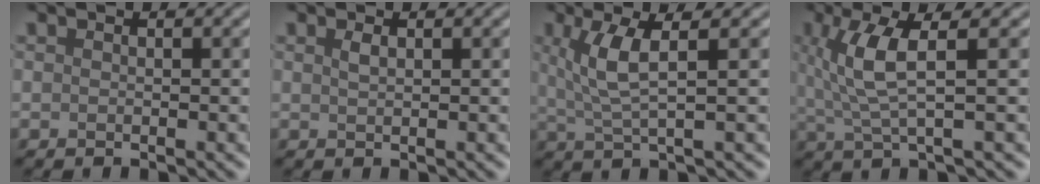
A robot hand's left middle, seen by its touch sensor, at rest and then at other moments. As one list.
[{"total": 0.8, "force": [0.4, 0.3, 0.6], "torque": [-0.015, 0.001, 0.009]}, {"total": 4.2, "force": [1.3, 1.1, 3.9], "torque": [-0.082, 0.002, 0.028]}, {"total": 4.9, "force": [1.2, 1.1, 4.6], "torque": [-0.102, 0.002, 0.027]}]